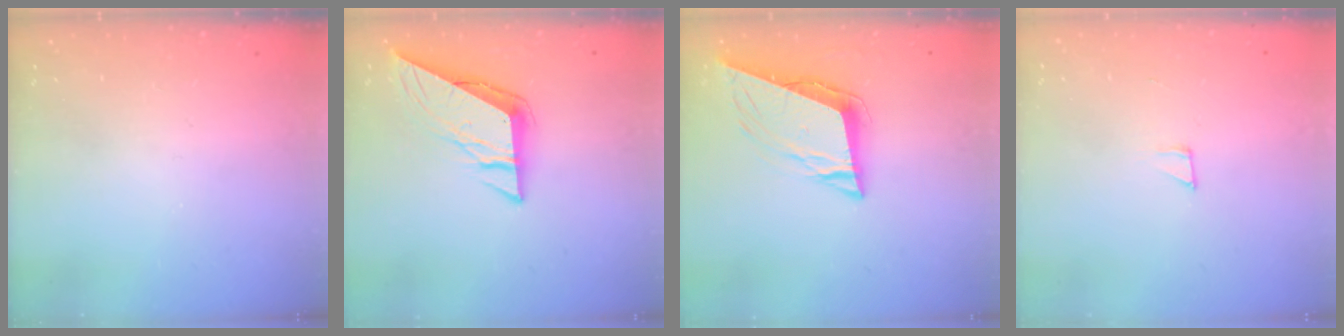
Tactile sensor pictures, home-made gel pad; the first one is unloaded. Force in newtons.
{"total": 9.4, "press": 9.3, "slide": 0.7}
{"total": 10.9, "press": 10.3, "slide": 3.4}
{"total": 2.6, "press": 2.6, "slide": 0.1}